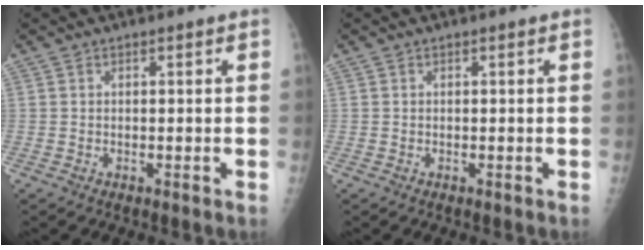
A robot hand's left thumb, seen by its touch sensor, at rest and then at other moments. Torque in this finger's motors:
{"motor_torque": [-0.10, -0.11, 0.00, 0.00, 0.00]}